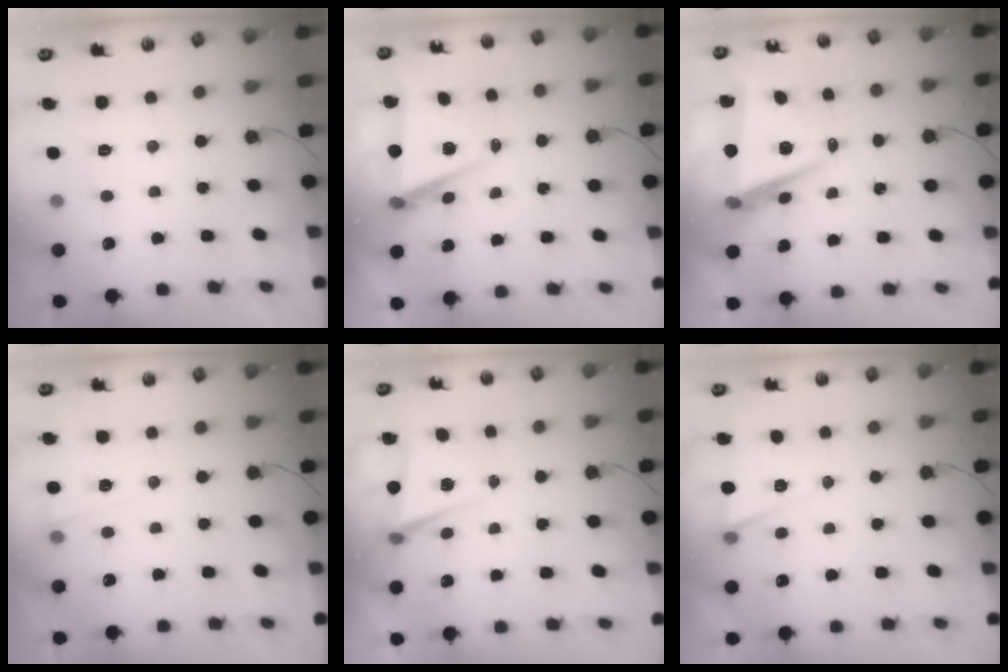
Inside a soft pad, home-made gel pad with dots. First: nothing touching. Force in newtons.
{"total": 7.8, "press": 6.4, "slide": 4.5}
{"total": 8.4, "press": 7.4, "slide": 4.1}
{"total": 3.0, "press": 2.8, "slide": 1.1}
{"total": 5.3, "press": 4.0, "slide": 3.6}
{"total": 4.9, "press": 2.1, "slide": 4.4}